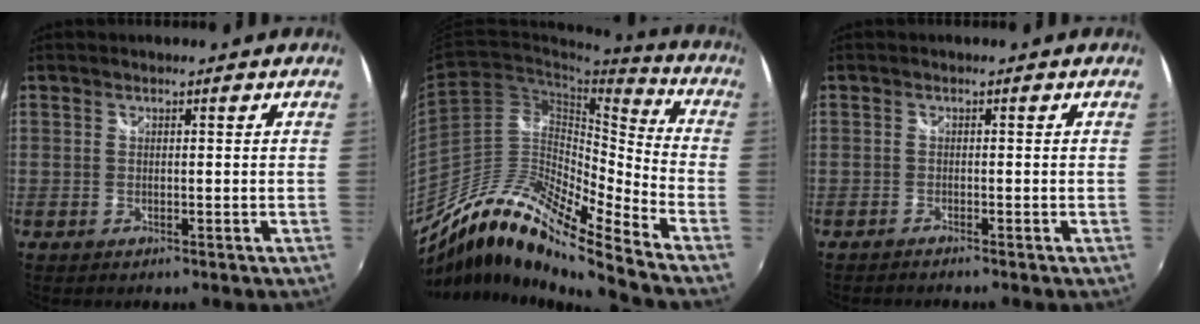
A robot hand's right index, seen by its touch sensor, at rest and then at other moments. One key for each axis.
{"total": 16.4, "fx": -13.7, "fy": 1.3, "fz": 8.9, "tx": -0.154, "ty": -0.004, "tz": -0.267}
{"total": 1.3, "fx": -1.2, "fy": 0.1, "fz": 0.2, "tx": -0.011, "ty": -0.008, "tz": -0.025}